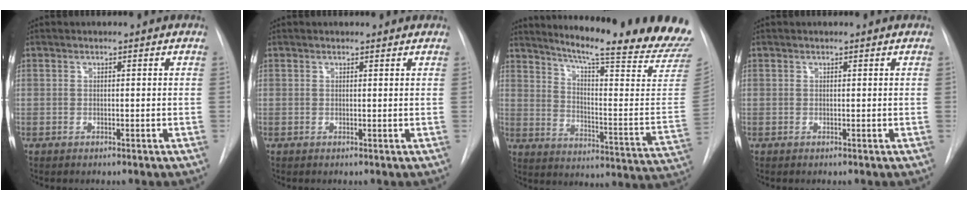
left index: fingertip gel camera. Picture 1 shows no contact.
{"total": 1.0, "force": [0.8, 0.5, 0.1], "torque": [-0.006, 0.004, 0.005]}
{"total": 25.7, "force": [22.1, 0.1, 13.0], "torque": [-0.193, -0.121, 0.274]}
{"total": 0.0}